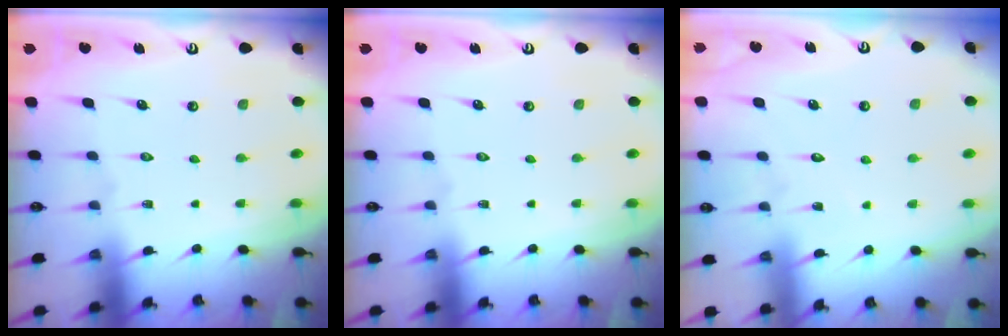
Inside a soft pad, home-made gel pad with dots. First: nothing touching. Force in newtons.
{"total": 0.0}
{"total": 3.8, "press": 3.7, "slide": 0.4}